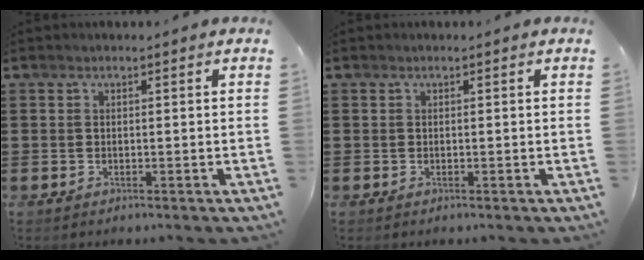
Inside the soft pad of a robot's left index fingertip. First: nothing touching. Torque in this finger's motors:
{"motor_torque": [0.00, 0.00, 0.00, 0.00]}